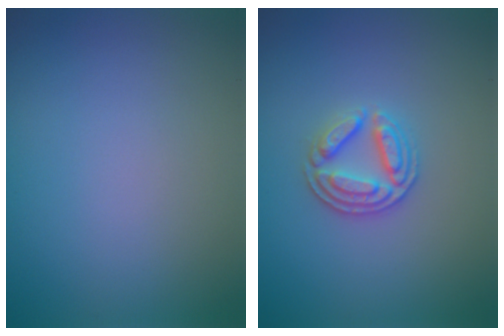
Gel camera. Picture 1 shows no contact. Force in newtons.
{"total": 3.3, "press": 2.9, "slide": 1.6}